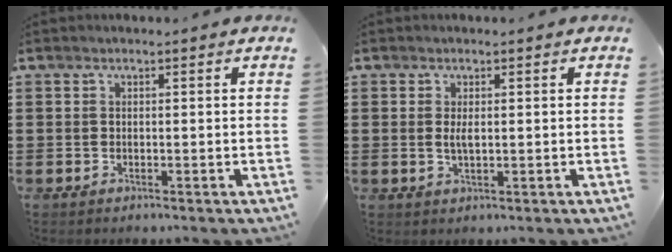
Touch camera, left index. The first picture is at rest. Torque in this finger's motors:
{"motor_torque": [2.14, 0.00, 0.02, 0.06]}